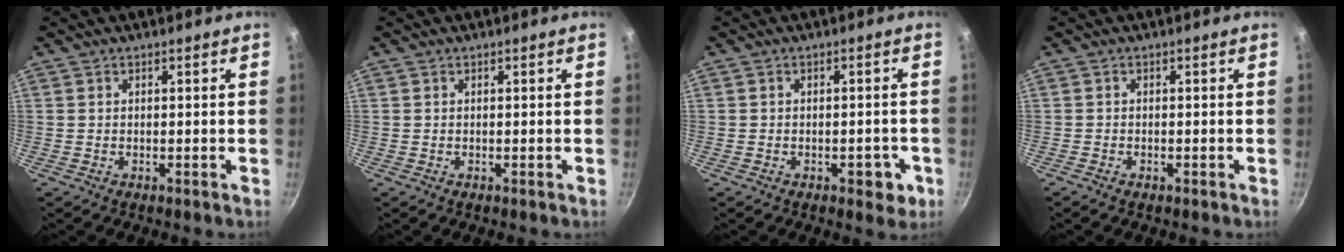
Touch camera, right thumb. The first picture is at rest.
{"total": 0.0}
{"total": 4.7, "force": [-1.8, 2.7, 3.4], "torque": [-0.016, 0.015, -0.016]}
{"total": 0.7, "force": [-0.5, 0.3, 0.3], "torque": [-0.014, 0.003, -0.013]}